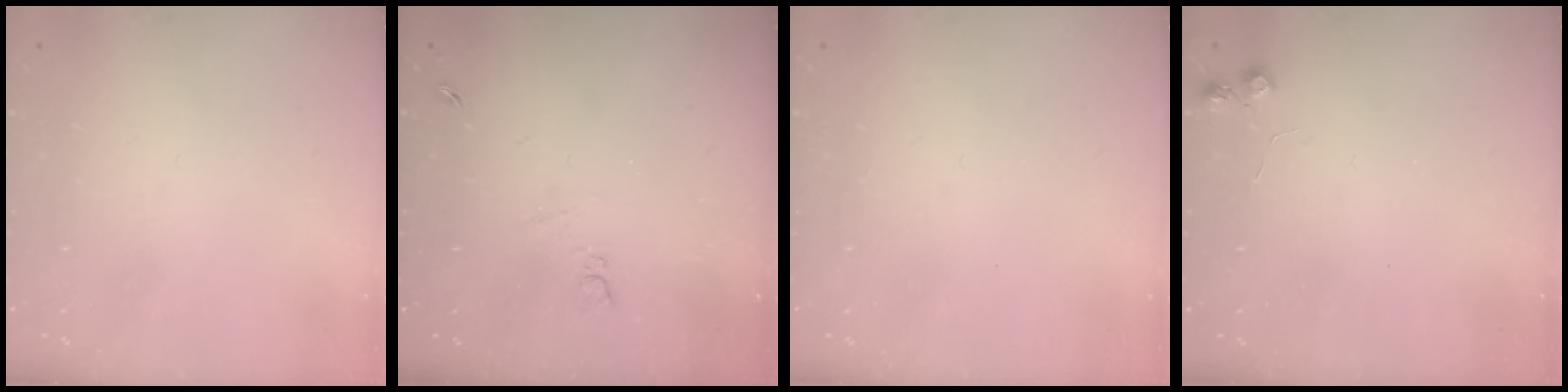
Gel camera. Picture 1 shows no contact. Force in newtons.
{"total": 3.9, "press": 3.8, "slide": 0.7}
{"total": 0.0}
{"total": 4.6, "press": 4.6, "slide": 0.5}